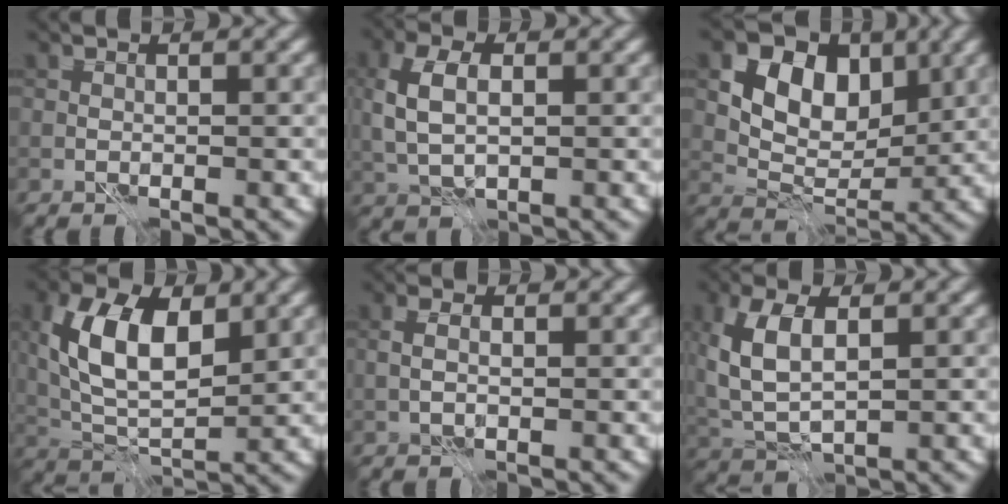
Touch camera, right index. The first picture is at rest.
{"total": 4.5, "force": [0.7, 2.7, 3.5], "torque": [-0.088, 0.005, 0.012]}
{"total": 9.2, "force": [3.9, 6.4, 5.3], "torque": [-0.089, 0.004, 0.061]}
{"total": 8.4, "force": [2.4, 4.5, 6.7], "torque": [-0.140, 0.007, 0.039]}
{"total": 1.4, "force": [0.0, 0.7, 1.1], "torque": [-0.029, 0.002, -0.003]}
{"total": 6.4, "force": [1.6, 3.4, 5.1], "torque": [-0.123, 0.009, 0.027]}